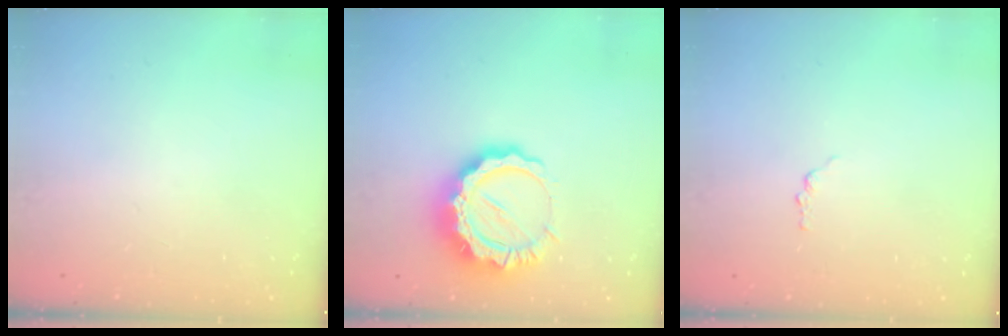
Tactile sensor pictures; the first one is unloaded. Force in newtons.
{"total": 13.0, "press": 12.9, "slide": 1.2}
{"total": 1.2, "press": 1.2, "slide": 0.2}